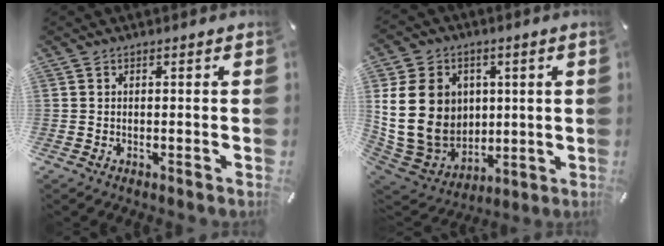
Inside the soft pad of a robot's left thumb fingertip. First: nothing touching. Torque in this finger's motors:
{"motor_torque": [2.59, 2.42, 0.98, 0.25, 0.70]}